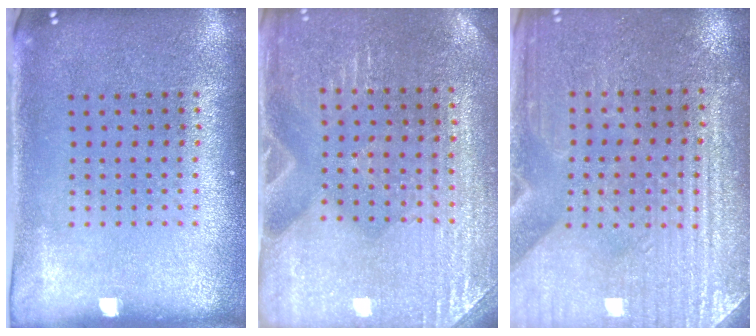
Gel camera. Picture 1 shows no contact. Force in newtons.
{"total": 3.0, "press": 3.0, "slide": 0.2}
{"total": 3.2, "press": 3.1, "slide": 0.7}